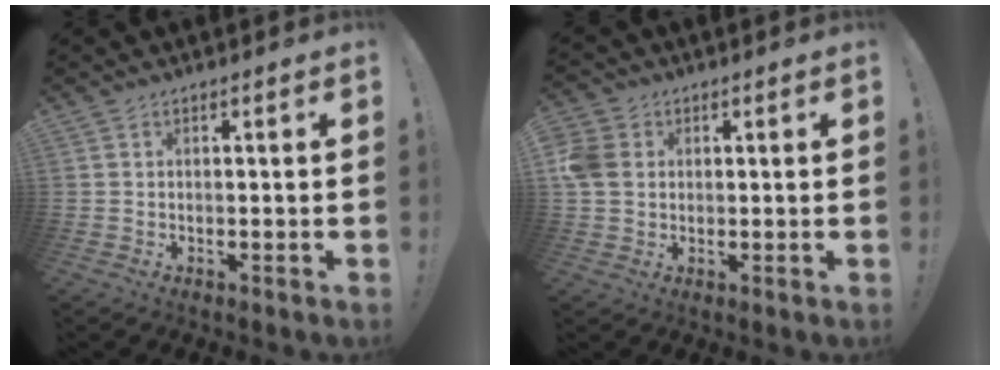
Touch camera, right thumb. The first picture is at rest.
{"total": 7.7, "force": [1.0, 6.5, 4.1], "torque": [-0.089, 0.012, 0.023]}